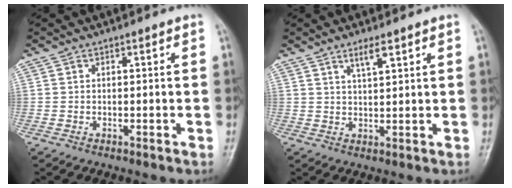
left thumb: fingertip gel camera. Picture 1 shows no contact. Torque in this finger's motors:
{"motor_torque": [-0.12, -0.12, -0.16, -0.07, 0.08]}